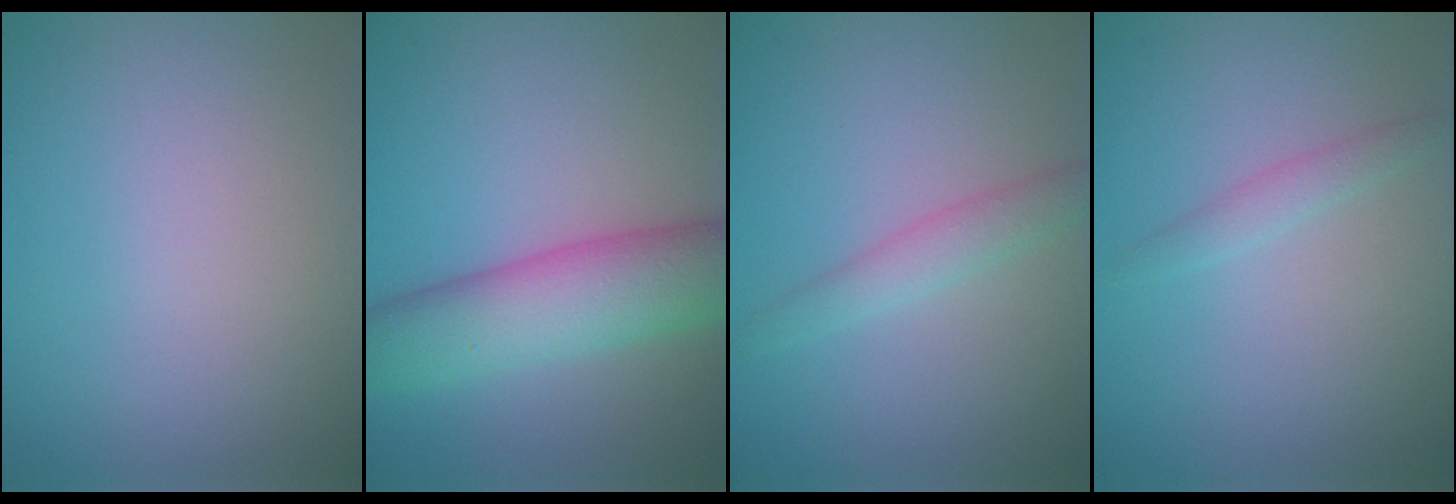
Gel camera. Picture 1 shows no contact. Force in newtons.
{"total": 7.7, "press": 7.7, "slide": 0.3}
{"total": 2.0, "press": 2.0, "slide": 0.0}
{"total": 1.2, "press": 1.2, "slide": 0.1}